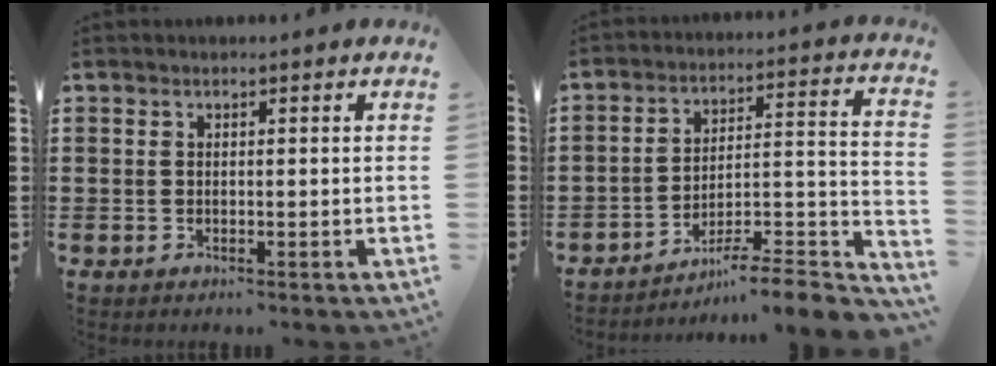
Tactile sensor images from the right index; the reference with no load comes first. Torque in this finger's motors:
{"motor_torque": [-1.65, 0.48, -0.02, -0.03]}